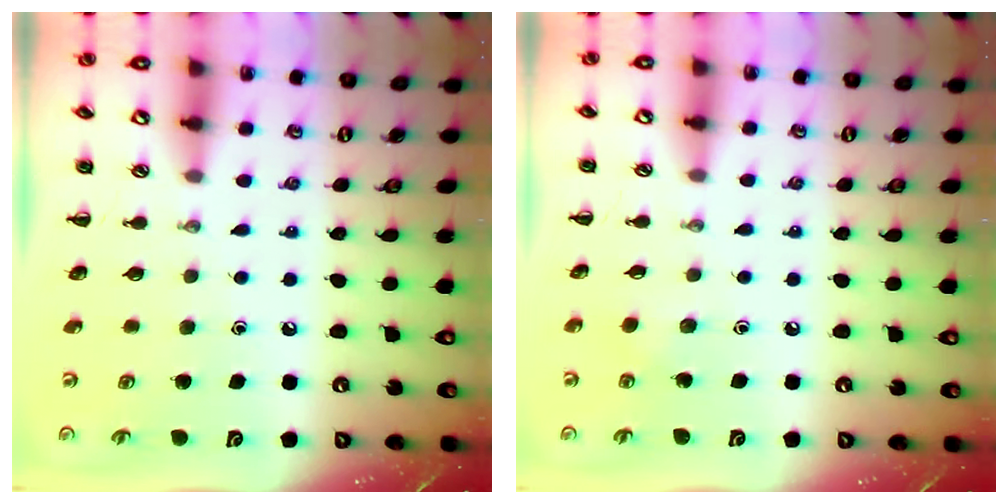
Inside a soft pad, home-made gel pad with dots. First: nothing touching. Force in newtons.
{"total": 1.8, "press": 1.7, "slide": 0.6}